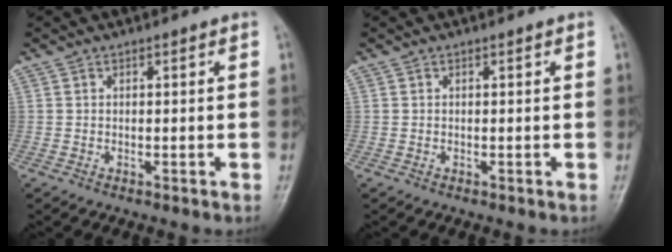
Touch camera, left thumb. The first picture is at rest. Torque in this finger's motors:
{"motor_torque": [-0.02, 0.02, -0.03, 0.02, 0.00]}